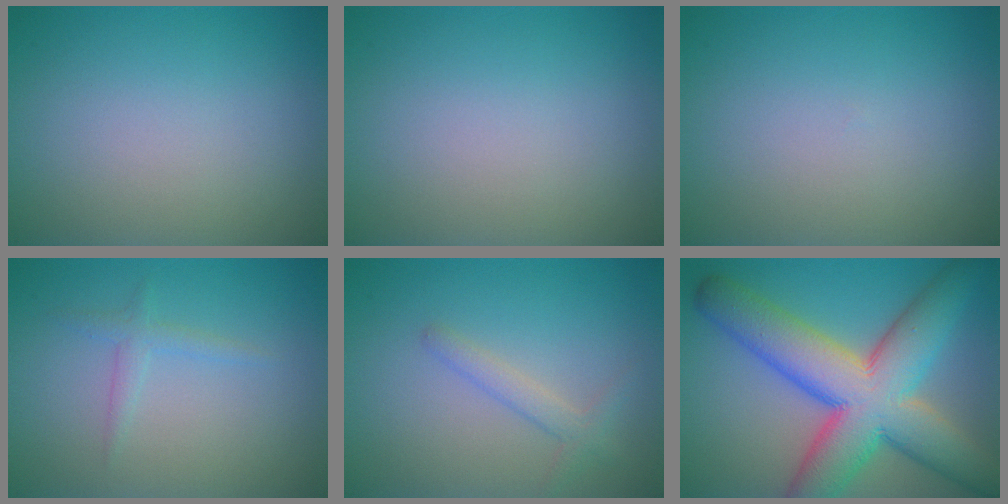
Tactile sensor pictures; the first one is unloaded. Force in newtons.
{"total": 0.0}
{"total": 0.0}
{"total": 1.3, "press": 1.3, "slide": 0.1}
{"total": 1.8, "press": 1.8, "slide": 0.1}
{"total": 12.6, "press": 12.6, "slide": 0.4}